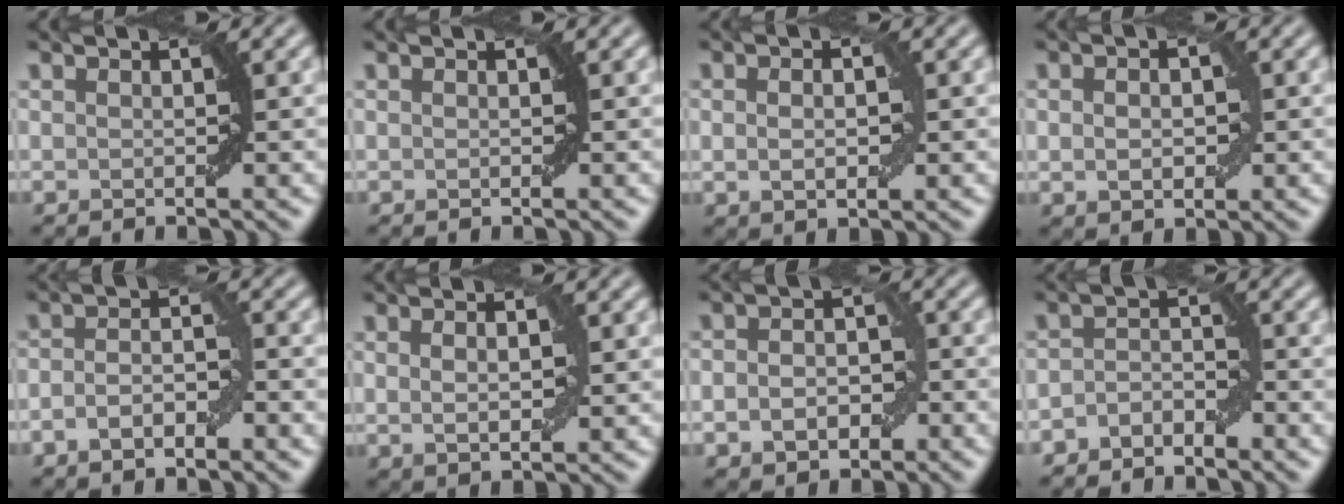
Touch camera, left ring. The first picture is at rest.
{"total": 0.0}
{"total": 2.4, "force": [0.1, 1.2, 2.1], "torque": [-0.036, 0.001, 0.003]}
{"total": 2.3, "force": [0.0, 1.5, 1.8], "torque": [-0.030, 0.003, 0.003]}
{"total": 3.2, "force": [-1.3, 1.3, 2.6], "torque": [-0.048, 0.001, -0.026]}
{"total": 2.4, "force": [0.5, 1.0, 2.1], "torque": [-0.037, -0.001, 0.012]}
{"total": 3.9, "force": [-1.1, 2.7, 2.6], "torque": [-0.038, 0.000, -0.023]}
{"total": 2.0, "force": [-1.6, 0.9, 0.6], "torque": [-0.012, 0.011, -0.033]}